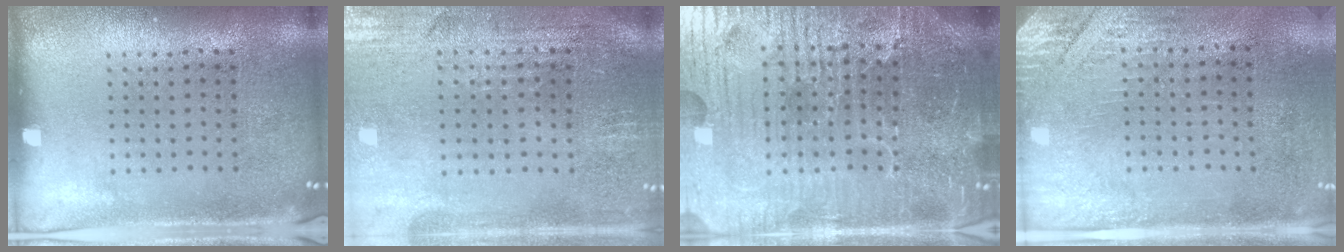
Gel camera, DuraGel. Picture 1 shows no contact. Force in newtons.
{"total": 0.8, "press": 0.7, "slide": 0.5}
{"total": 6.6, "press": 6.0, "slide": 2.8}
{"total": 2.9, "press": 2.5, "slide": 1.5}